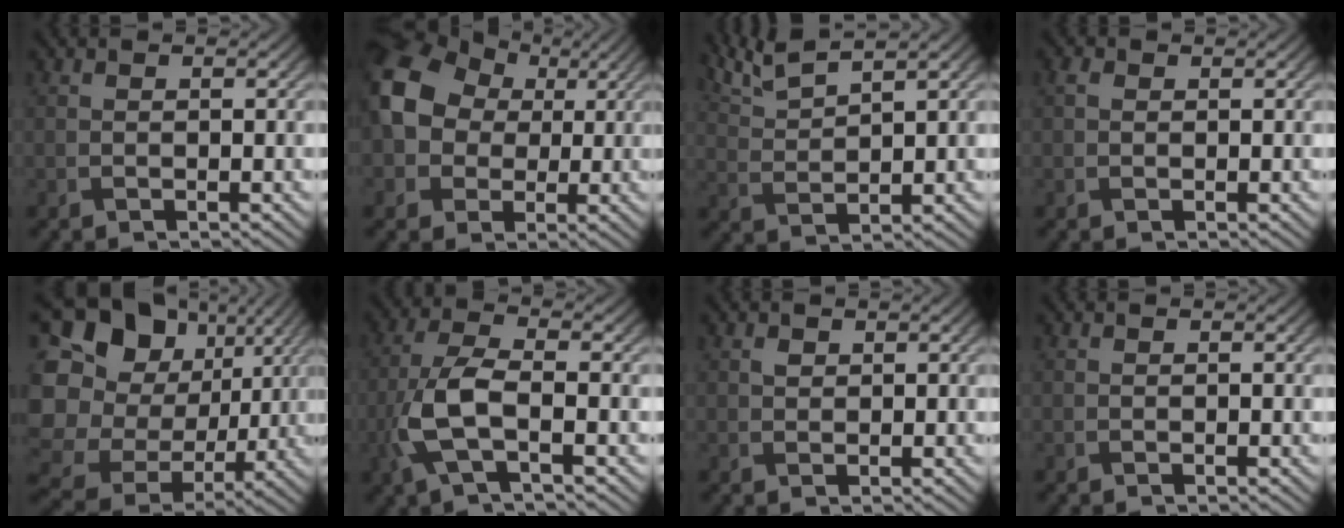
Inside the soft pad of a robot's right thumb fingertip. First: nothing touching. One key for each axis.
{"total": 13.1, "fx": 2.1, "fy": 10.8, "fz": 7.1, "tx": -0.182, "ty": 0.016, "tz": 0.026}
{"total": 5.6, "fx": 4.6, "fy": 0.8, "fz": 3.2, "tx": -0.073, "ty": 0.015, "tz": 0.097}
{"total": 0.9, "fx": 0.0, "fy": 0.7, "fz": 0.6, "tx": -0.015, "ty": 0.000, "tz": -0.004}
{"total": 23.2, "fx": 2.1, "fy": 20.6, "fz": 10.3, "tx": -0.305, "ty": 0.017, "tz": 0.042}
{"total": 7.4, "fx": -2.5, "fy": 2.7, "fz": 6.4, "tx": -0.156, "ty": 0.001, "tz": -0.057}
{"total": 0.7, "fx": 0.2, "fy": 0.6, "fz": 0.3, "tx": -0.009, "ty": -0.005, "tz": 0.003}
{"total": 0.0}